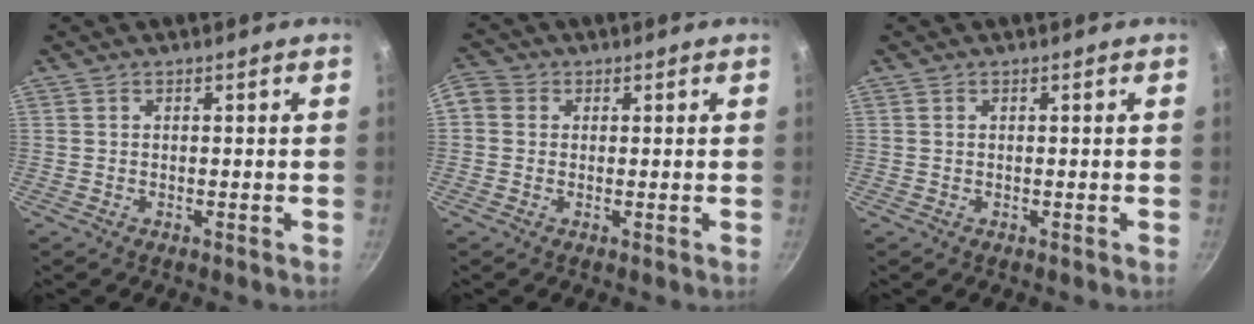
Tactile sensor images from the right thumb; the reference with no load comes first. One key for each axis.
{"total": 5.0, "fx": 0.7, "fy": 4.4, "fz": 2.2, "tx": -0.044, "ty": 0.009, "tz": -0.005}
{"total": 0.0}